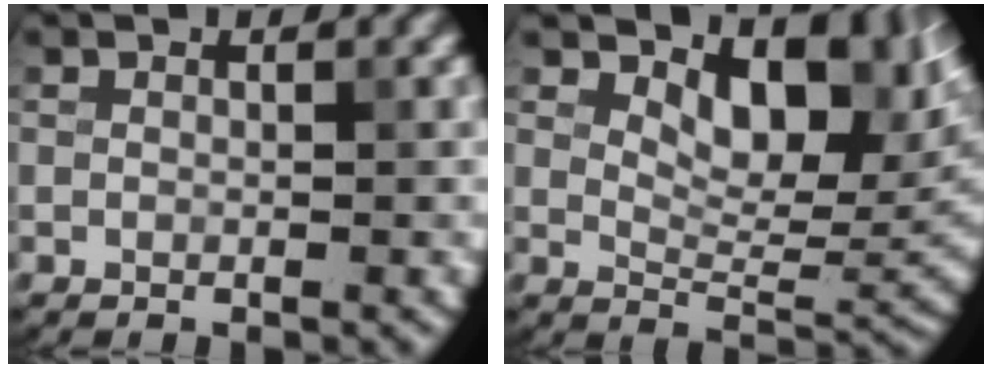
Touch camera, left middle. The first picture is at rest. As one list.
[{"total": 8.6, "force": [4.2, 4.1, 6.2], "torque": [-0.087, -0.010, 0.071]}]